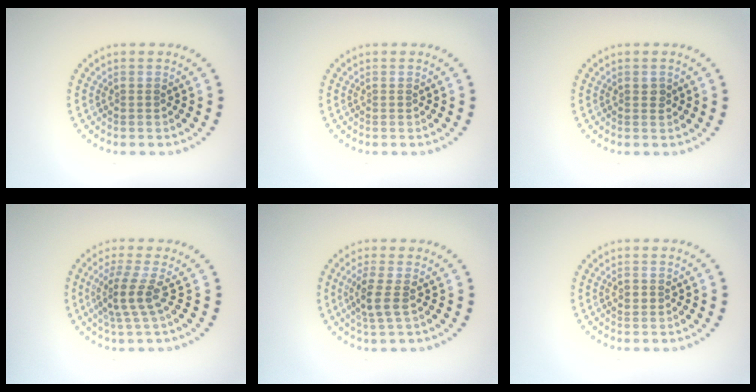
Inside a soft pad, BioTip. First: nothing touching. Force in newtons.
{"total": 0.0}
{"total": 0.8, "press": 0.8, "slide": 0.2}
{"total": 2.8, "press": 1.9, "slide": 2.1}
{"total": 2.4, "press": 2.0, "slide": 1.3}
{"total": 1.1, "press": 1.1, "slide": 0.1}